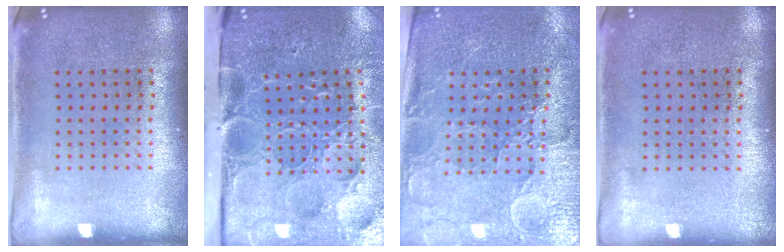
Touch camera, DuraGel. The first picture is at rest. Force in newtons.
{"total": 5.2, "press": 4.1, "slide": 3.3}
{"total": 3.5, "press": 3.2, "slide": 1.3}
{"total": 0.0}